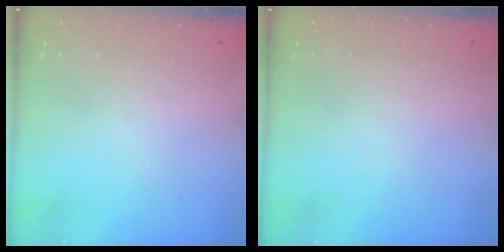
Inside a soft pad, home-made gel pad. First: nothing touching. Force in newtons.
{"total": 0.0}